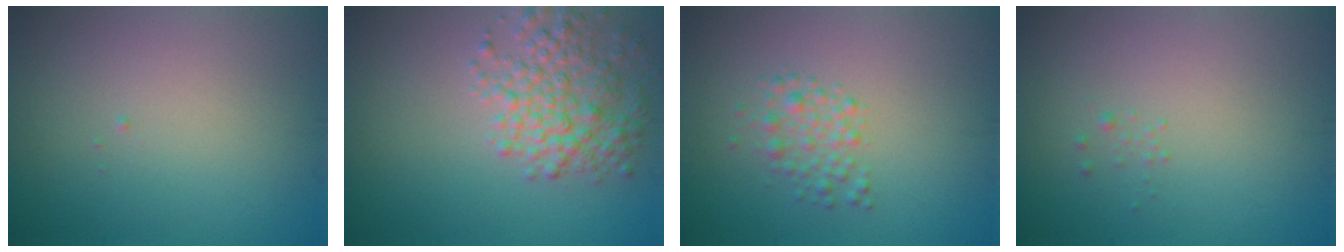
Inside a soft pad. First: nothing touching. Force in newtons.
{"total": 4.8, "press": 4.8, "slide": 0.2}
{"total": 2.2, "press": 2.2, "slide": 0.1}
{"total": 0.7, "press": 0.7, "slide": 0.1}